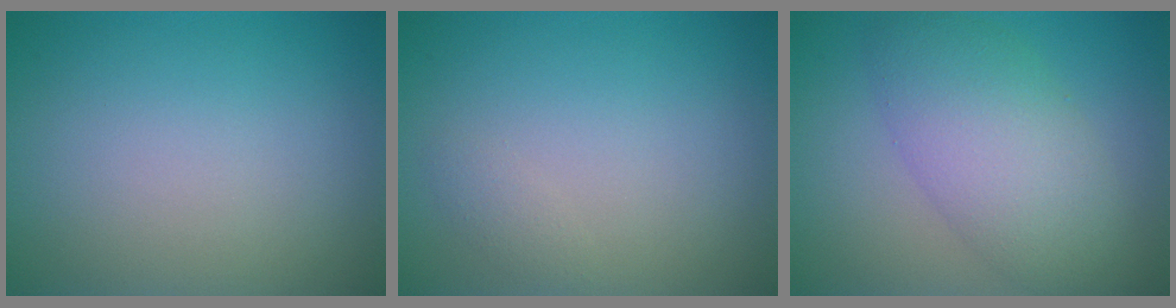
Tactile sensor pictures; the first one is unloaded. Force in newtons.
{"total": 0.7, "press": 0.7, "slide": 0.0}
{"total": 6.6, "press": 6.6, "slide": 0.3}